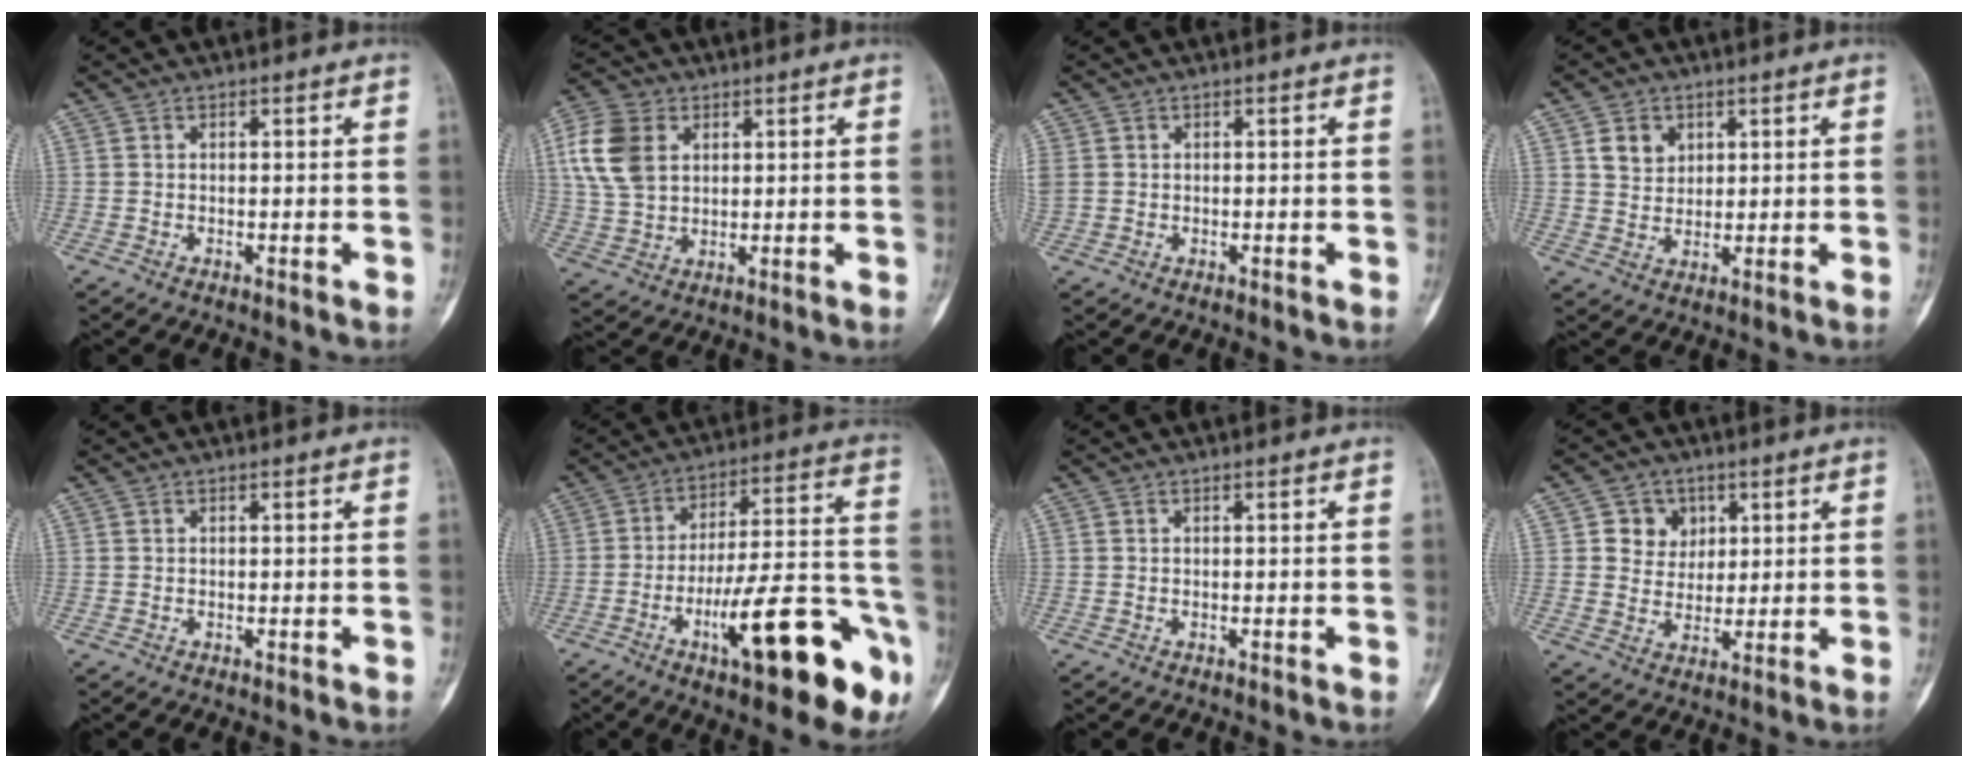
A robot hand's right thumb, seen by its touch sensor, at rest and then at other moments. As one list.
[{"total": 10.8, "force": [3.2, 7.8, 6.8], "torque": [-0.128, 0.001, 0.062]}, {"total": 2.9, "force": [0.4, 2.5, 1.5], "torque": [-0.045, 0.011, 0.013]}, {"total": 5.1, "force": [2.2, 4.1, 2.2], "torque": [-0.018, -0.014, 0.043]}, {"total": 0.0}, {"total": 24.1, "force": [-10.5, 6.9, 20.5], "torque": [-0.259, 0.062, -0.149]}, {"total": 0.0}, {"total": 6.3, "force": [2.2, 5.7, 1.6], "torque": [0.008, -0.003, 0.036]}]